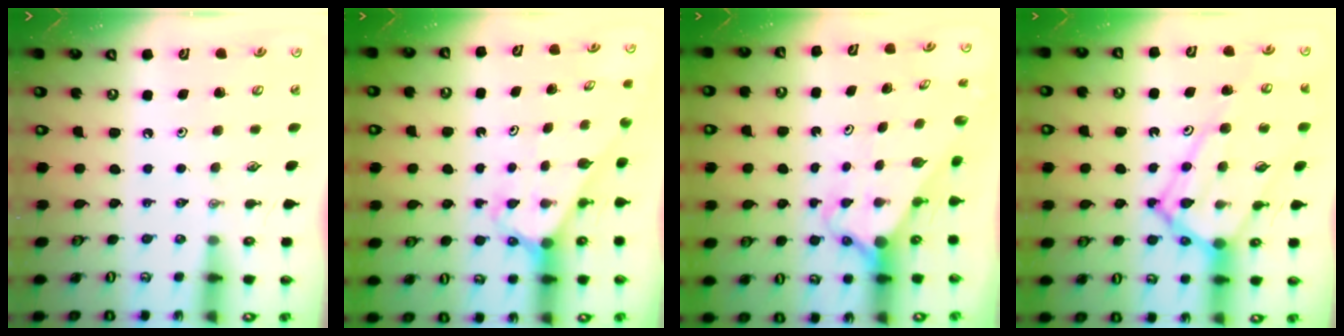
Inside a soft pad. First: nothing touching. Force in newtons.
{"total": 2.5, "press": 2.5, "slide": 0.2}
{"total": 3.0, "press": 3.0, "slide": 0.2}
{"total": 17.2, "press": 17.0, "slide": 2.5}